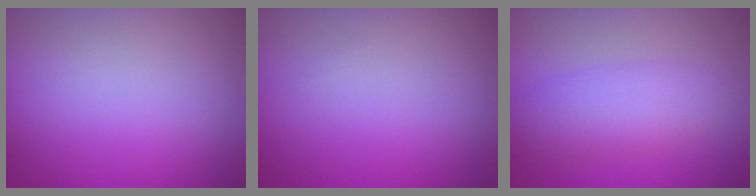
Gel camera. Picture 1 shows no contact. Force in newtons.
{"total": 0.0}
{"total": 3.8, "press": 3.8, "slide": 0.1}